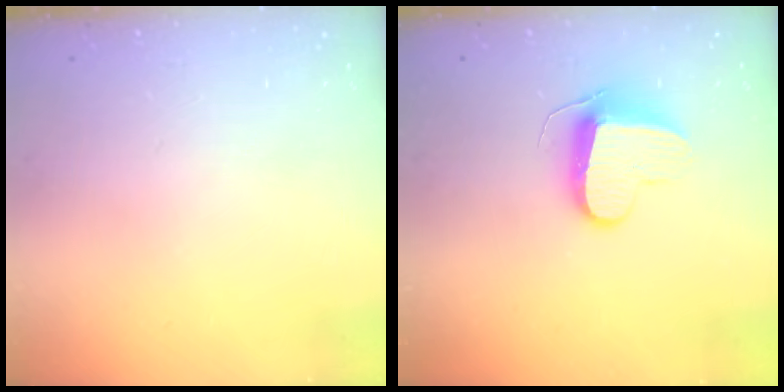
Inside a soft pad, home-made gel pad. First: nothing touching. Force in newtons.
{"total": 9.8, "press": 9.8, "slide": 0.5}